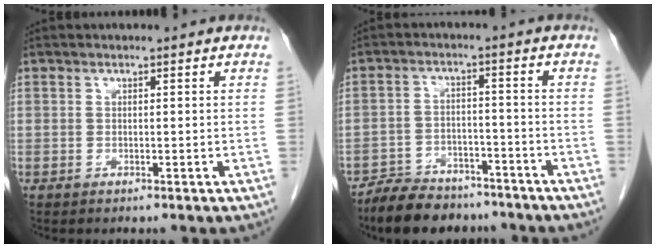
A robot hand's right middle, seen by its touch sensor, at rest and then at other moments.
{"total": 10.4, "force": [-8.9, 4.3, 3.2], "torque": [-0.047, 0.002, -0.139]}